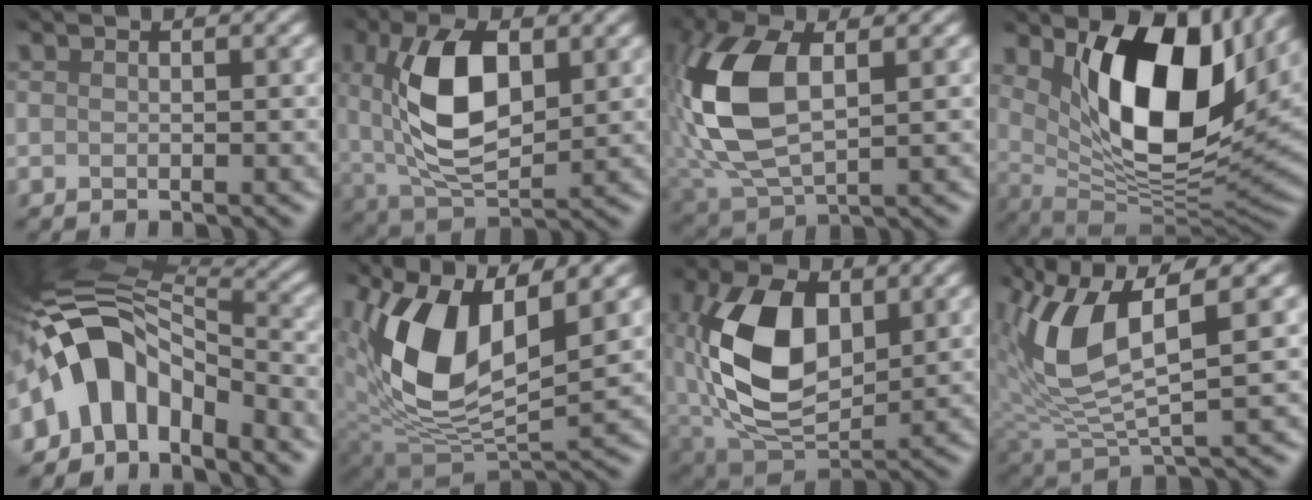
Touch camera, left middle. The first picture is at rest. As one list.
[{"total": 7.2, "force": [1.3, 3.7, 6.1], "torque": [-0.141, 0.006, 0.040]}, {"total": 8.8, "force": [0.7, 5.0, 7.2], "torque": [-0.208, 0.003, 0.030]}, {"total": 11.4, "force": [4.3, 5.0, 9.3], "torque": [-0.152, -0.016, 0.092]}, {"total": 8.7, "force": [-4.7, 4.9, 5.4], "torque": [-0.101, 0.020, -0.077]}, {"total": 9.3, "force": [3.0, 4.4, 7.6], "torque": [-0.185, -0.008, 0.076]}, {"total": 9.7, "force": [0.9, 5.8, 7.7], "torque": [-0.181, 0.005, 0.032]}, {"total": 6.9, "force": [2.1, 2.4, 6.1], "torque": [-0.169, -0.002, 0.059]}]